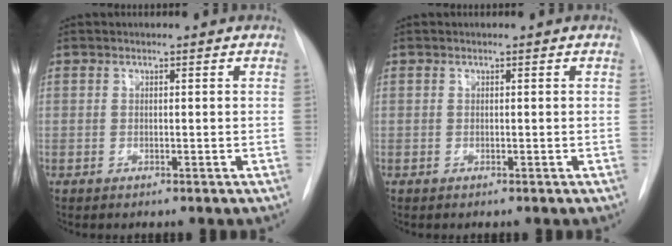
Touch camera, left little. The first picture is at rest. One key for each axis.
{"total": 0.0}